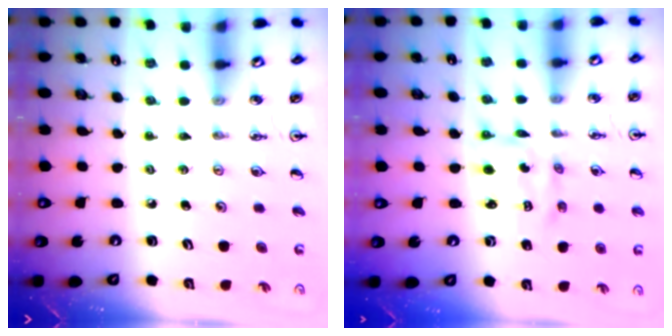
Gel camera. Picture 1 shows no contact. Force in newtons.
{"total": 2.8, "press": 2.8, "slide": 0.3}